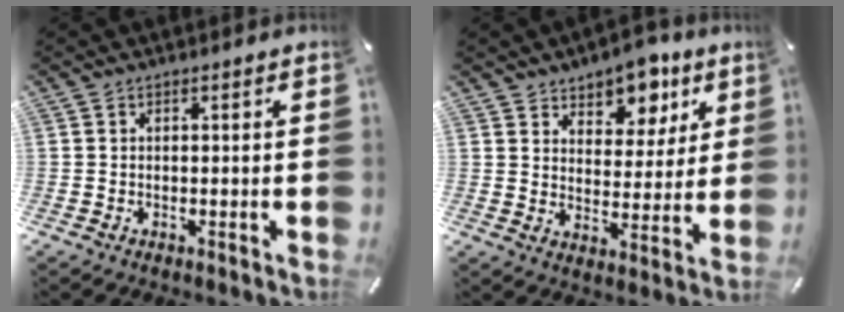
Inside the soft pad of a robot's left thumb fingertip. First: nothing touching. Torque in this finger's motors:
{"motor_torque": [0.38, 0.23, 0.42, 0.06, 0.04]}